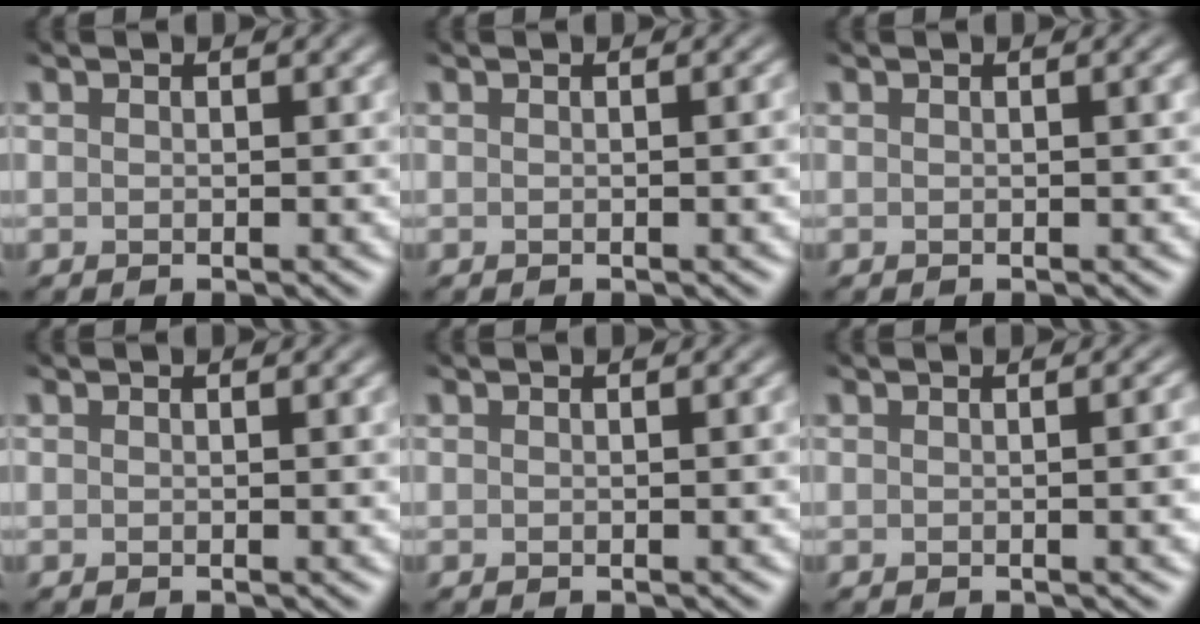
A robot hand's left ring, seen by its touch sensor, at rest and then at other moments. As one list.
[{"total": 3.0, "force": [0.5, 1.3, 2.7], "torque": [-0.019, 0.010, -0.005]}, {"total": 1.6, "force": [0.3, 0.6, 1.5], "torque": [-0.012, 0.003, 0.003]}, {"total": 1.8, "force": [0.4, 0.7, 1.6], "torque": [-0.013, 0.003, 0.005]}, {"total": 1.6, "force": [0.2, 0.6, 1.5], "torque": [-0.014, 0.004, 0.000]}, {"total": 6.6, "force": [1.1, 3.3, 5.6], "torque": [-0.017, 0.038, -0.007]}]